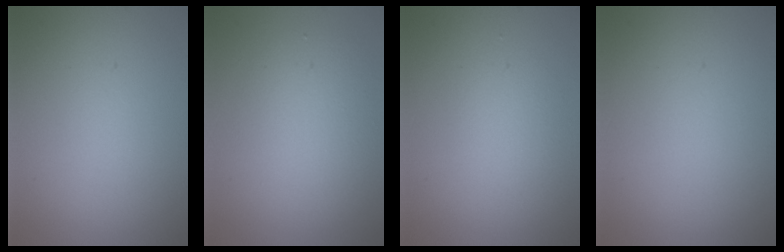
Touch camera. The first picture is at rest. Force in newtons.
{"total": 3.5, "press": 3.5, "slide": 0.1}
{"total": 1.6, "press": 1.6, "slide": 0.1}
{"total": 0.0}